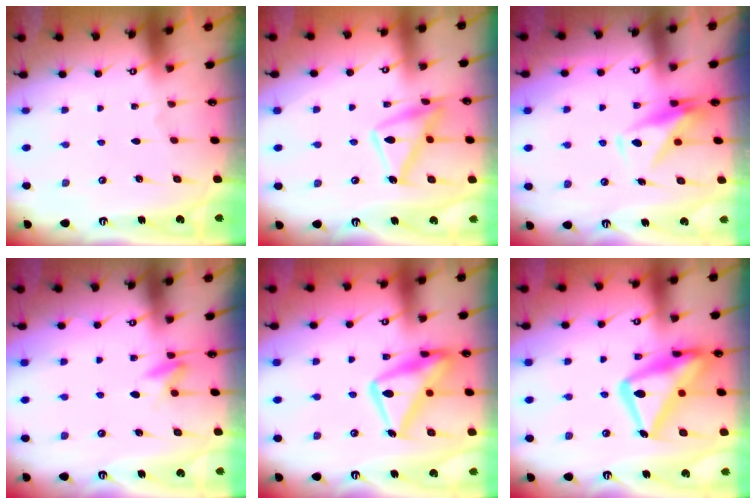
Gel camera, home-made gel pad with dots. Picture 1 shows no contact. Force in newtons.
{"total": 14.3, "press": 14.2, "slide": 1.2}
{"total": 8.8, "press": 8.8, "slide": 0.8}
{"total": 5.0, "press": 4.8, "slide": 1.6}
{"total": 18.3, "press": 18.2, "slide": 1.5}
{"total": 21.7, "press": 21.6, "slide": 1.7}